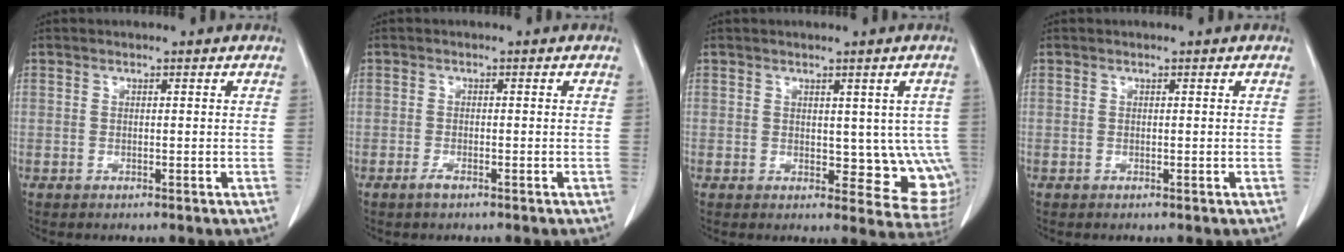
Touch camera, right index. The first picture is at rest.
{"total": 1.2, "force": [-0.9, 0.2, 0.8], "torque": [-0.019, -0.002, -0.015]}
{"total": 8.4, "force": [0.4, 4.6, 7.0], "torque": [-0.053, -0.006, 0.012]}
{"total": 0.0}